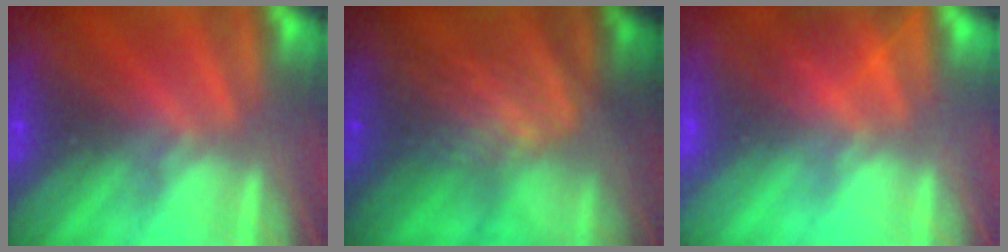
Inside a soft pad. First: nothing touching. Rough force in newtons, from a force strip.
{"total": 10.8}
{"total": 2.8}